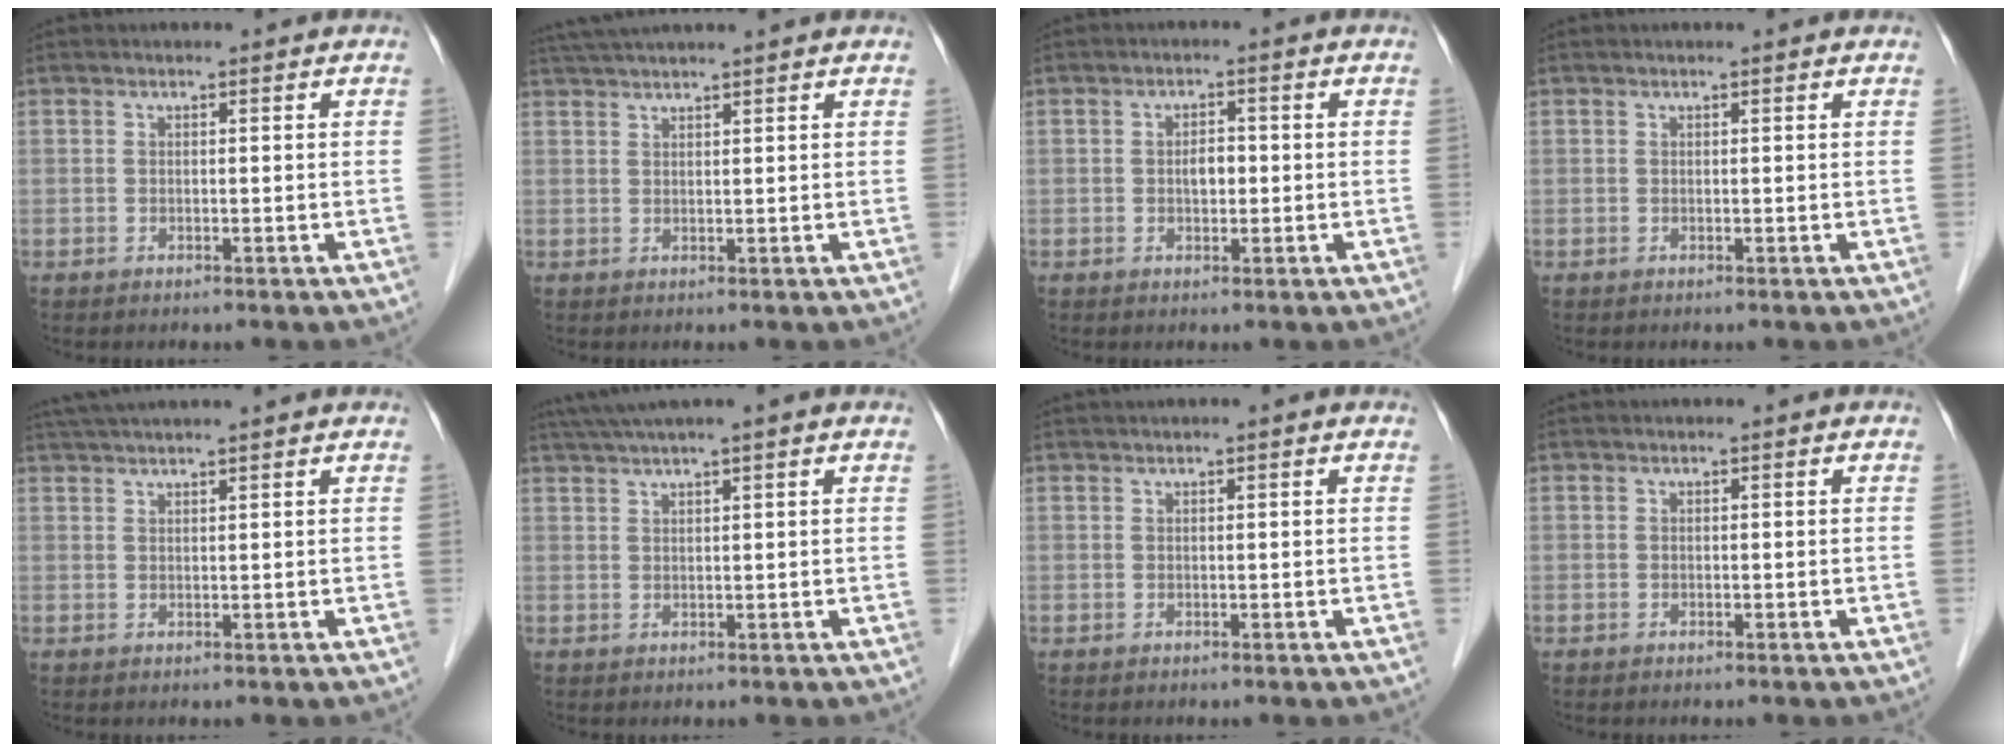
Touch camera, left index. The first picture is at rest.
{"total": 7.8, "force": [6.9, -0.5, 3.6], "torque": [-0.062, 0.044, 0.102]}
{"total": 2.3, "force": [-0.2, 1.3, 1.9], "torque": [-0.033, 0.005, -0.002]}
{"total": 0.6, "force": [0.5, 0.0, 0.2], "torque": [-0.007, 0.003, 0.006]}
{"total": 8.7, "force": [7.7, -0.4, 4.1], "torque": [-0.069, 0.044, 0.109]}
{"total": 5.8, "force": [4.5, -1.0, 3.6], "torque": [-0.062, 0.035, 0.079]}
{"total": 1.1, "force": [0.8, -0.2, 0.7], "torque": [-0.017, 0.012, 0.019]}
{"total": 0.0}